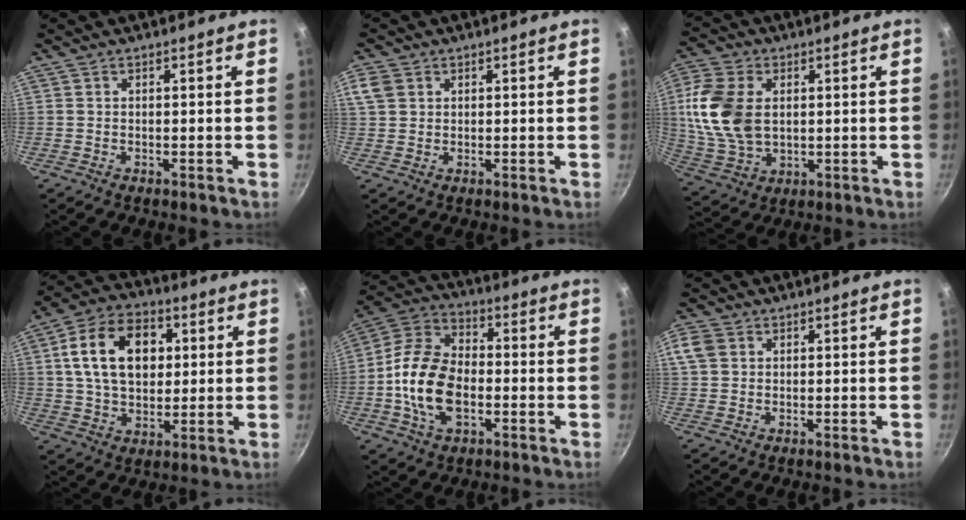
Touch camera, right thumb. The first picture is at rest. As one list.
[{"total": 4.3, "force": [1.6, 3.3, 2.2], "torque": [-0.038, 0.001, 0.029]}, {"total": 14.7, "force": [2.0, 9.8, 10.7], "torque": [-0.204, -0.006, 0.044]}, {"total": 16.7, "force": [3.7, 11.5, 11.6], "torque": [-0.171, 0.010, 0.054]}, {"total": 15.6, "force": [-2.6, 9.8, 11.8], "torque": [-0.206, 0.031, -0.064]}, {"total": 4.7, "force": [1.4, 3.7, 2.5], "torque": [-0.045, 0.004, 0.023]}]